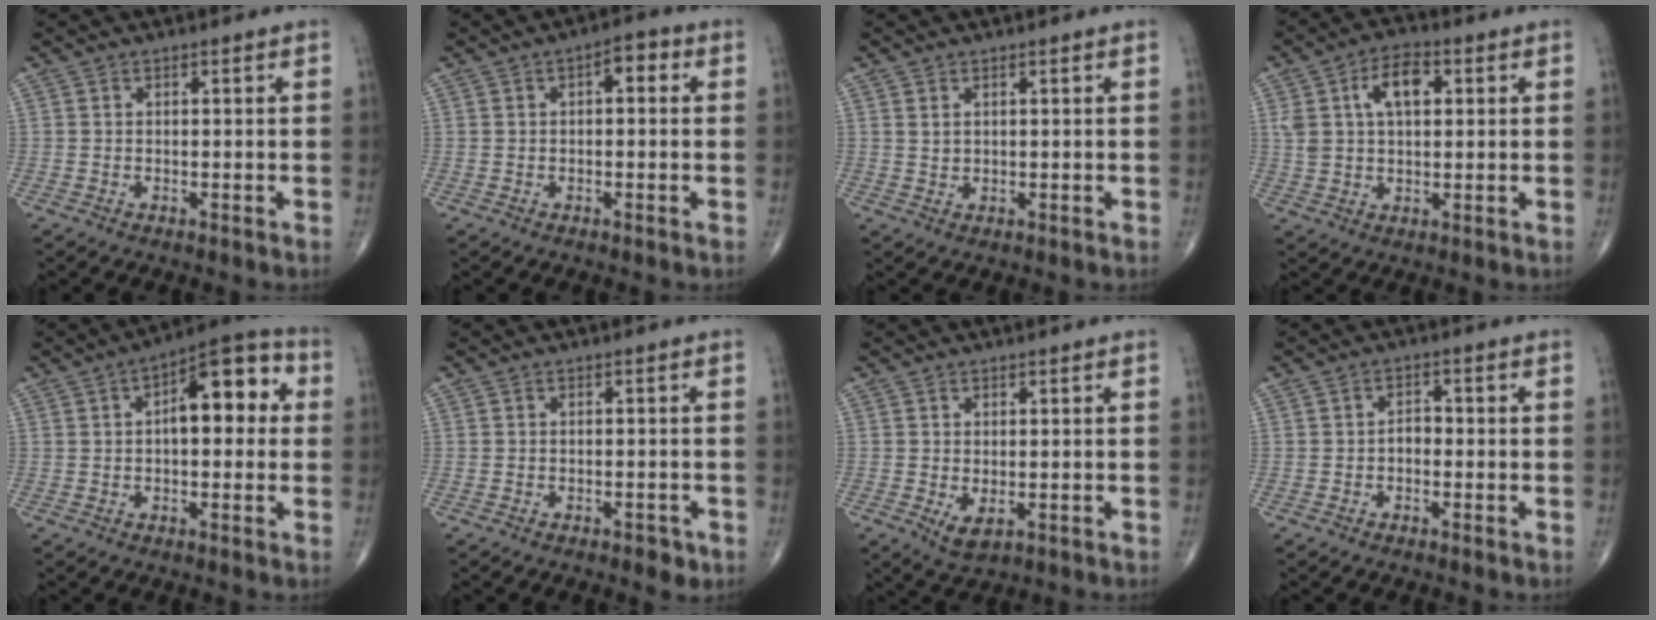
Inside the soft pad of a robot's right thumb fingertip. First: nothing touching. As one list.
[{"total": 3.9, "force": [0.8, 1.9, 3.3], "torque": [-0.037, 0.013, 0.003]}, {"total": 1.2, "force": [0.7, 0.7, 0.7], "torque": [-0.008, -0.006, 0.017]}, {"total": 9.4, "force": [2.8, 5.3, 7.2], "torque": [-0.119, 0.011, 0.046]}, {"total": 12.5, "force": [2.1, 5.8, 10.9], "torque": [-0.127, 0.032, 0.022]}, {"total": 2.1, "force": [-1.2, 1.0, 1.4], "torque": [-0.015, 0.004, -0.012]}, {"total": 3.1, "force": [-0.5, 1.6, 2.6], "torque": [-0.040, -0.005, 0.004]}, {"total": 2.1, "force": [-0.7, 1.4, 1.4], "torque": [-0.011, 0.010, -0.017]}]